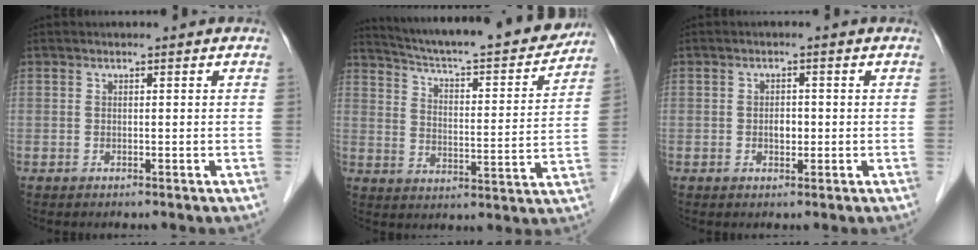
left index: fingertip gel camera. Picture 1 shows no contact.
{"total": 23.2, "force": [21.0, 2.5, 9.6], "torque": [-0.153, -0.025, 0.285]}
{"total": 1.8, "force": [-0.3, 1.1, 1.4], "torque": [-0.023, 0.003, -0.004]}